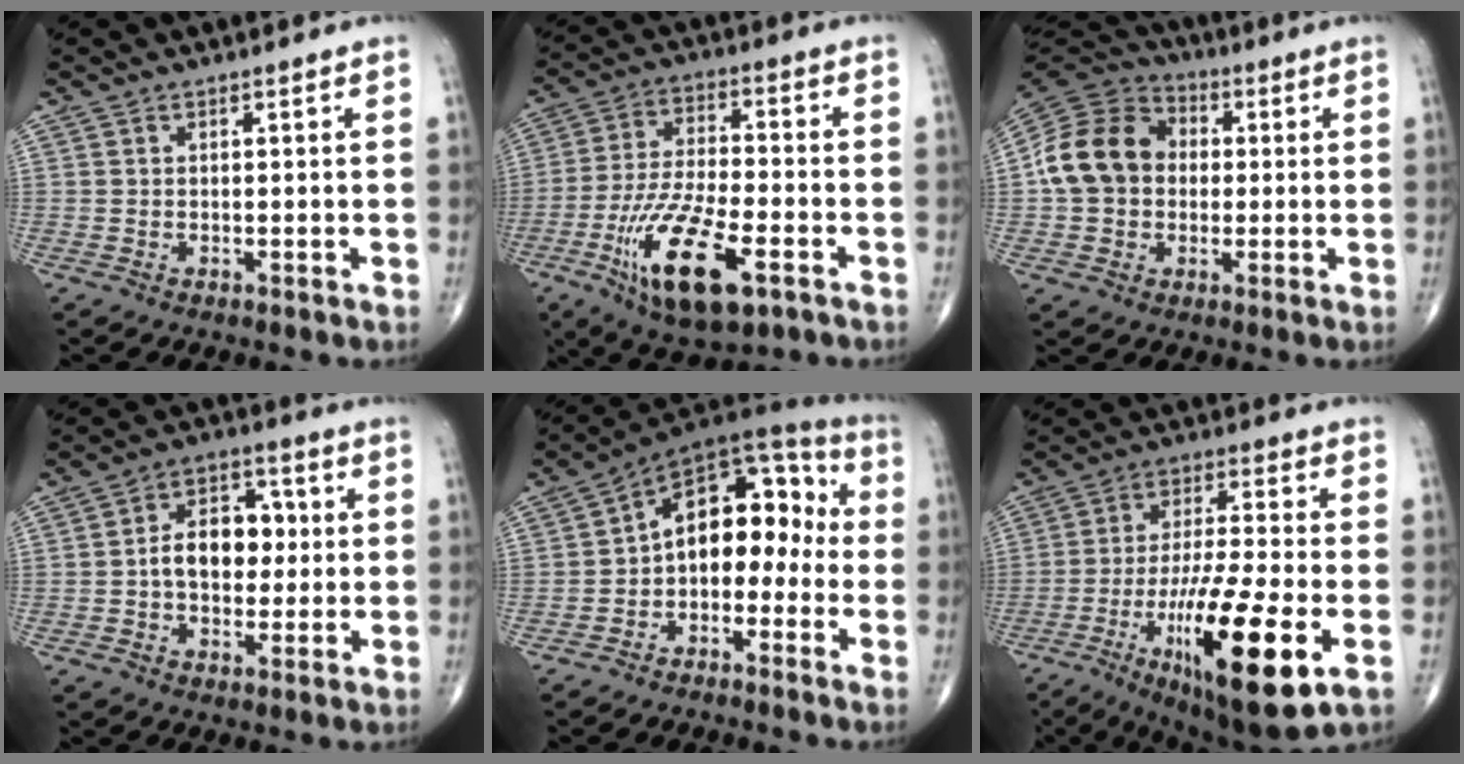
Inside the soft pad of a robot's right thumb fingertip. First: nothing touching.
{"total": 17.7, "force": [-7.5, 6.6, 14.6], "torque": [-0.277, 0.015, -0.124]}
{"total": 14.7, "force": [0.4, 12.0, 8.4], "torque": [-0.145, 0.033, 0.001]}
{"total": 10.9, "force": [0.1, 7.5, 7.9], "torque": [-0.091, 0.025, -0.006]}
{"total": 13.9, "force": [-2.0, 9.1, 10.4], "torque": [-0.108, 0.063, -0.047]}
{"total": 21.7, "force": [-7.9, 4.8, 19.6], "torque": [-0.345, 0.000, -0.123]}